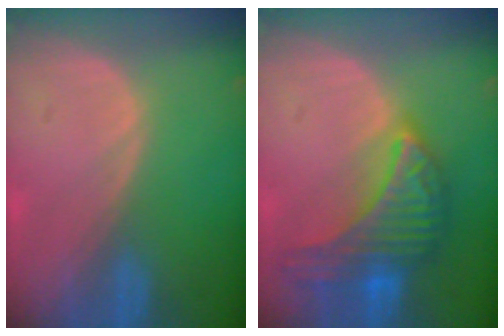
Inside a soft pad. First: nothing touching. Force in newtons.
{"total": 9.9, "press": 9.9, "slide": 0.6}